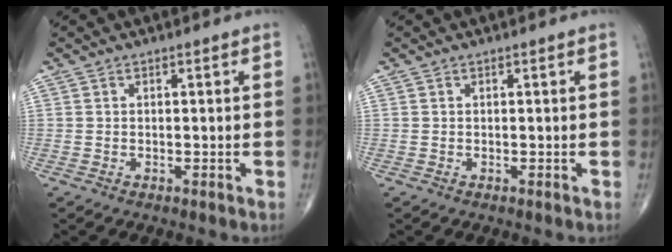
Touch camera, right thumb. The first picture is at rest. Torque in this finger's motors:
{"motor_torque": [-0.06, 0.05, 0.00, 0.00, 0.00]}